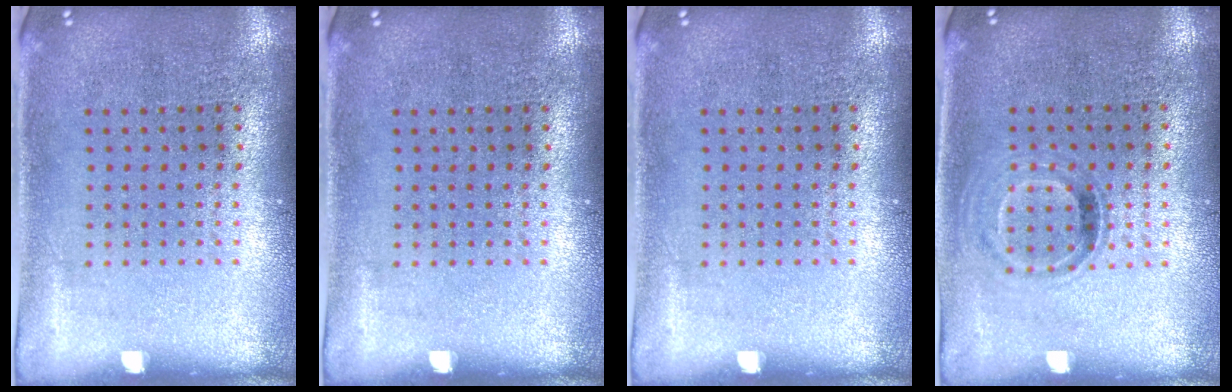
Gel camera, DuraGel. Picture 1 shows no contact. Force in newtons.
{"total": 0.0}
{"total": 0.0}
{"total": 1.0, "press": 0.8, "slide": 0.6}